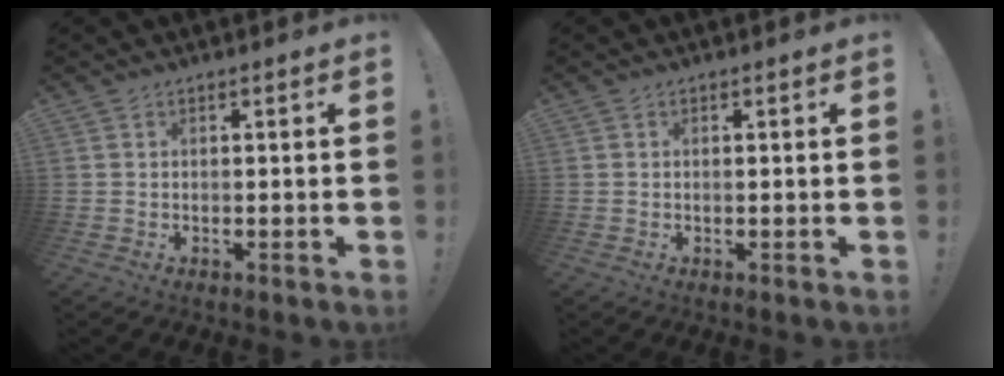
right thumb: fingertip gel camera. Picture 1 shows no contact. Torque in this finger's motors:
{"motor_torque": [-0.09, -0.29, -0.11, 0.19, 0.00]}